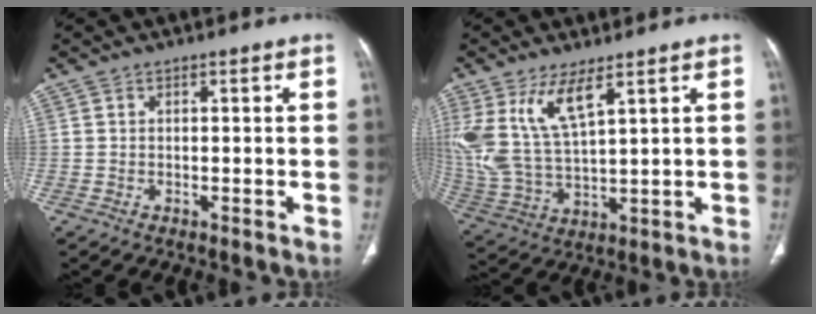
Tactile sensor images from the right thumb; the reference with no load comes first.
{"total": 12.7, "force": [6.3, 4.6, 10.0], "torque": [-0.221, -0.028, 0.142]}